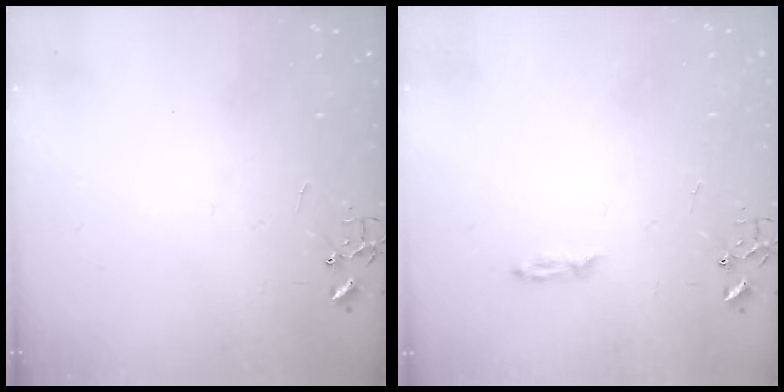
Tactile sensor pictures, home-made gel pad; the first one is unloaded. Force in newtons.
{"total": 3.2, "press": 3.1, "slide": 0.3}